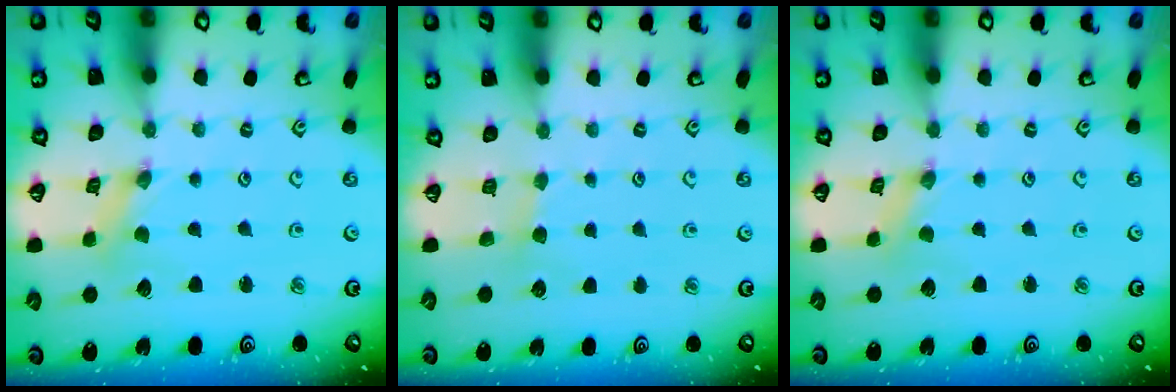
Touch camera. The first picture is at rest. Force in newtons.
{"total": 2.4, "press": 2.4, "slide": 0.4}
{"total": 0.0}